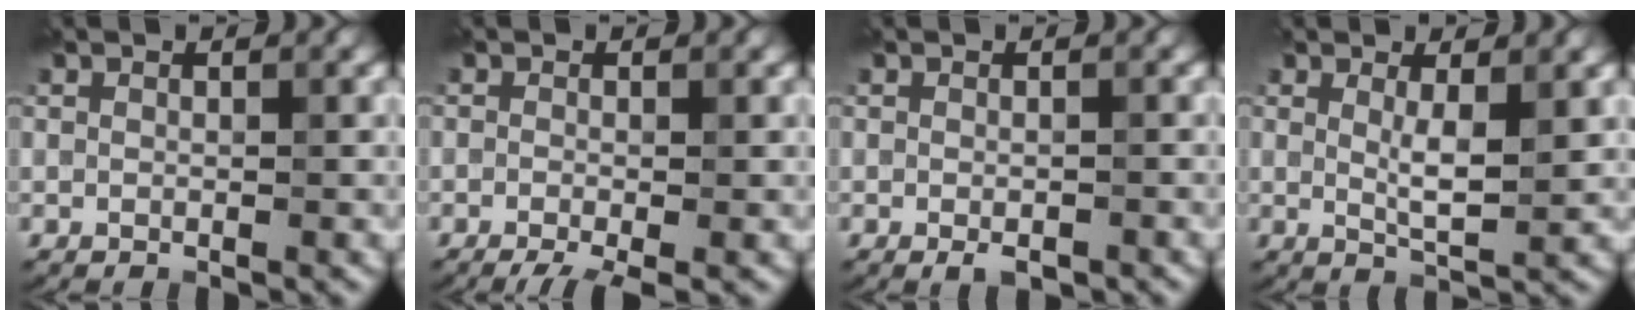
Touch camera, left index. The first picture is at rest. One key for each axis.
{"total": 3.1, "fx": -1.9, "fy": 0.7, "fz": 2.4, "tx": -0.037, "ty": -0.010, "tz": -0.032}
{"total": 1.6, "fx": -0.9, "fy": 0.6, "fz": 1.2, "tx": -0.017, "ty": -0.004, "tz": -0.010}
{"total": 2.8, "fx": 0.8, "fy": 0.6, "fz": 2.5, "tx": -0.045, "ty": -0.008, "tz": 0.017}